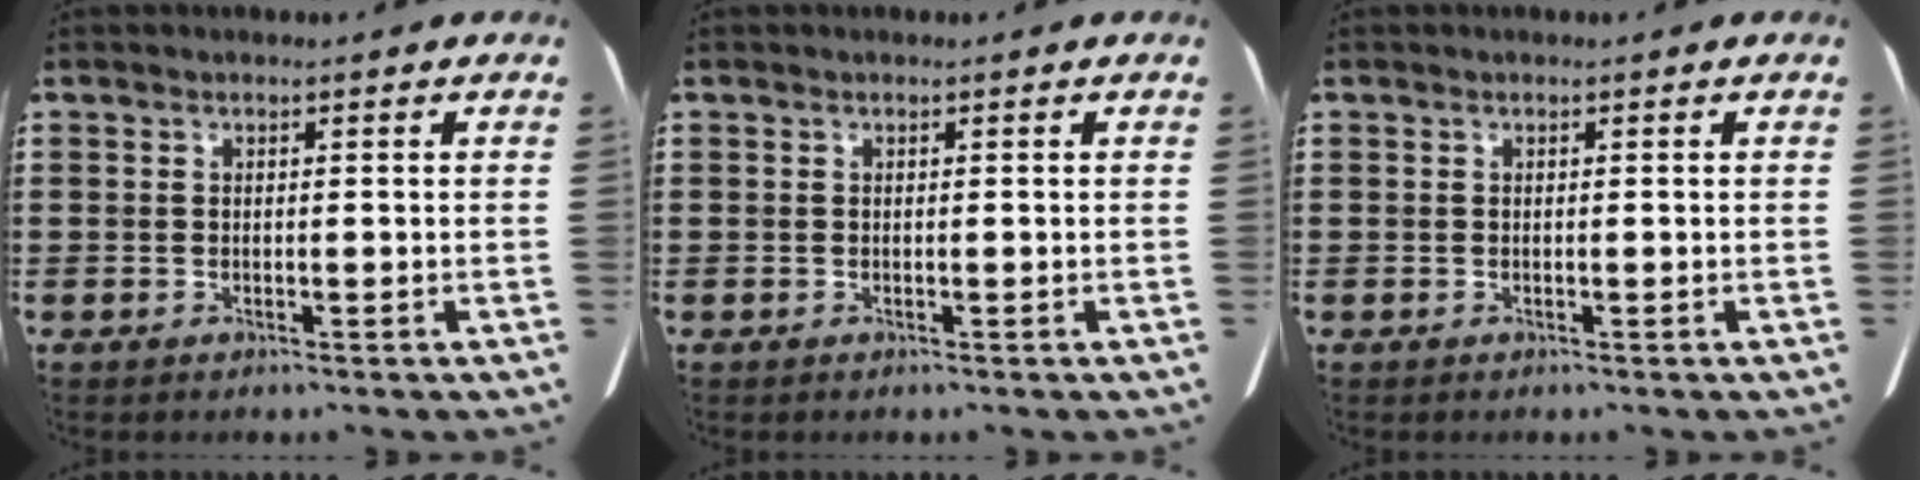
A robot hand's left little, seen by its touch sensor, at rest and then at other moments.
{"total": 0.0}
{"total": 0.0}